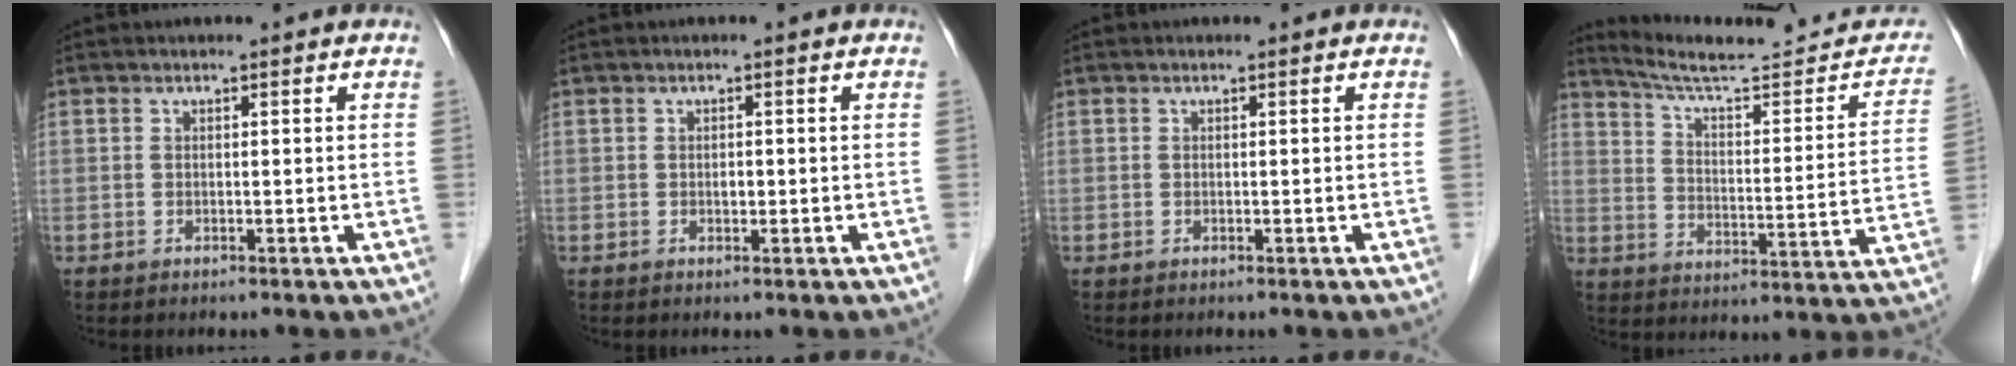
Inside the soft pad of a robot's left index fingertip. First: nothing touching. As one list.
[{"total": 0.9, "force": [-0.4, 0.5, 0.6], "torque": [-0.011, -0.002, -0.005]}, {"total": 0.0}, {"total": 20.0, "force": [18.4, 2.5, 7.5], "torque": [-0.098, -0.031, 0.252]}]